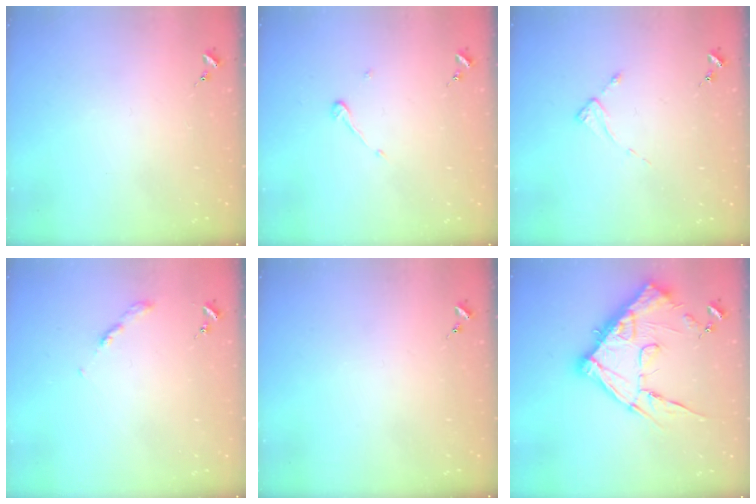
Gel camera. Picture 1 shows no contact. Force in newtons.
{"total": 3.9, "press": 3.9, "slide": 0.3}
{"total": 2.6, "press": 2.6, "slide": 0.2}
{"total": 2.7, "press": 2.6, "slide": 0.3}
{"total": 0.0}
{"total": 19.4, "press": 19.4, "slide": 1.0}